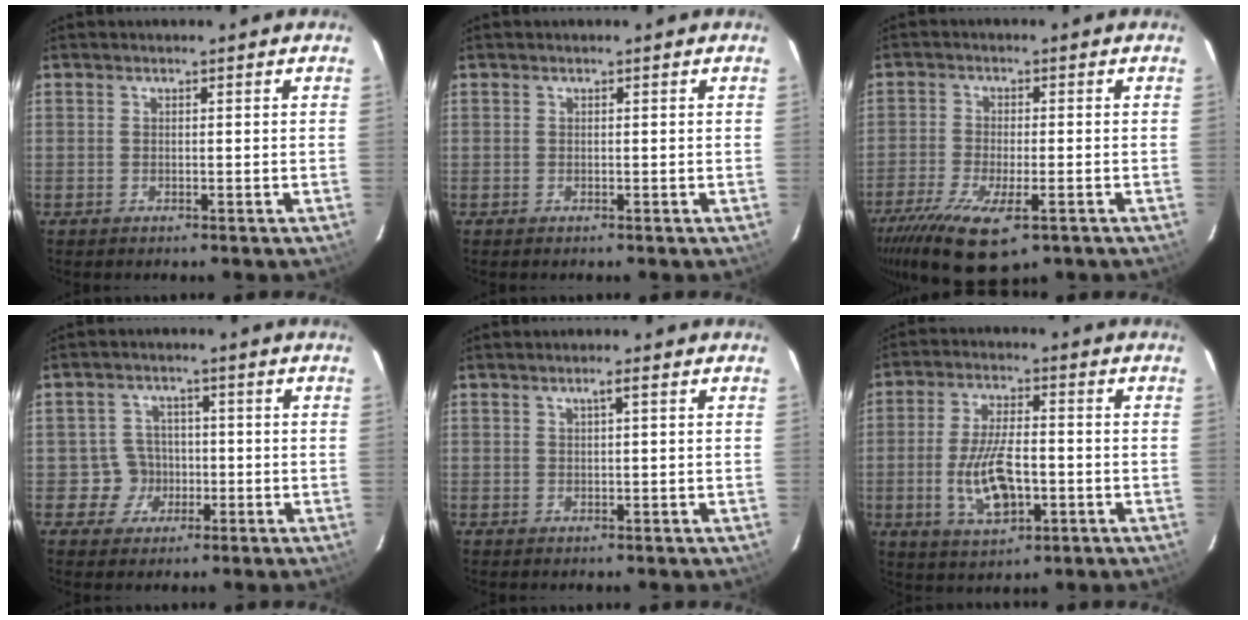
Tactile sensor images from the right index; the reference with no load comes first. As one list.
[{"total": 0.0}, {"total": 13.3, "force": [-7.8, 4.7, 9.7], "torque": [-0.215, -0.050, -0.136]}, {"total": 5.0, "force": [-1.3, 4.8, -0.2], "torque": [0.007, 0.019, -0.019]}, {"total": 1.3, "force": [0.5, -0.1, 1.2], "torque": [-0.021, 0.005, 0.011]}, {"total": 11.1, "force": [-2.7, 4.9, 9.5], "torque": [-0.192, -0.005, -0.044]}]